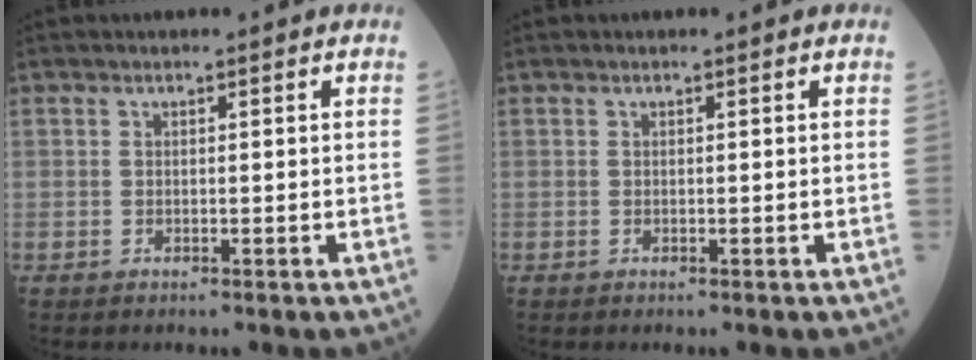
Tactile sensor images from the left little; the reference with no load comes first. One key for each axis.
{"total": 0.0}